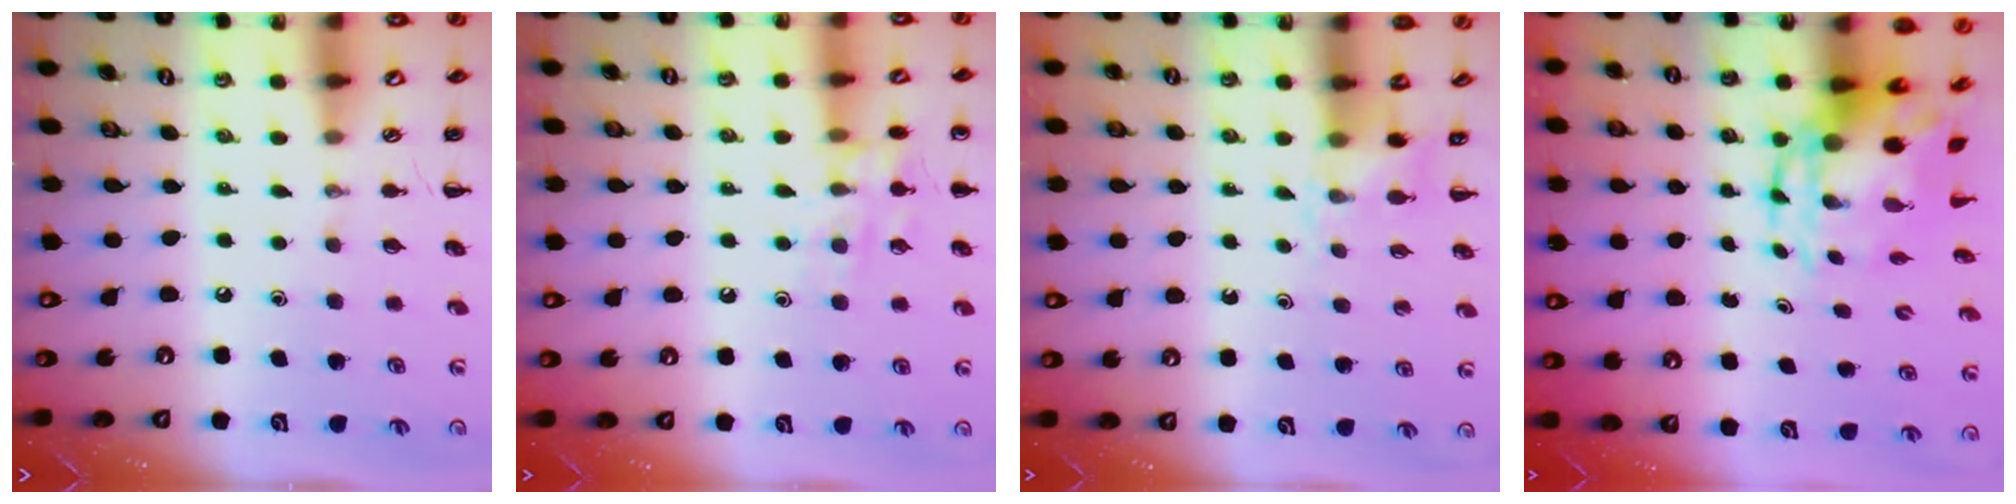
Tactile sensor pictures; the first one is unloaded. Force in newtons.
{"total": 9.9, "press": 9.9, "slide": 0.8}
{"total": 3.1, "press": 2.9, "slide": 1.1}
{"total": 7.4, "press": 7.2, "slide": 1.9}